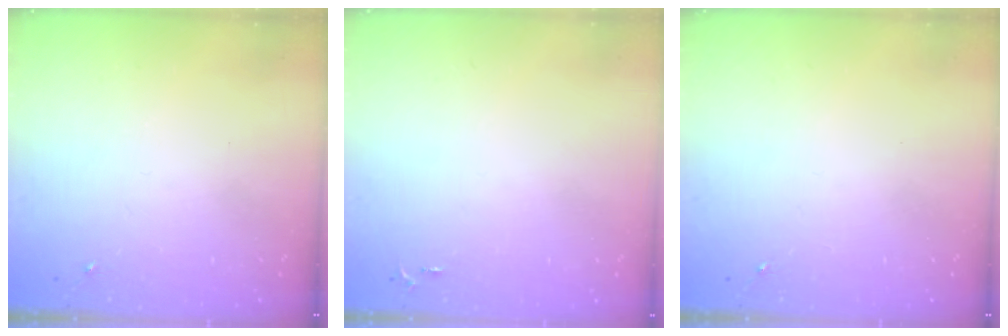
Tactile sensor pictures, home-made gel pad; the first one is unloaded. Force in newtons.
{"total": 2.6, "press": 2.6, "slide": 0.3}
{"total": 0.0}